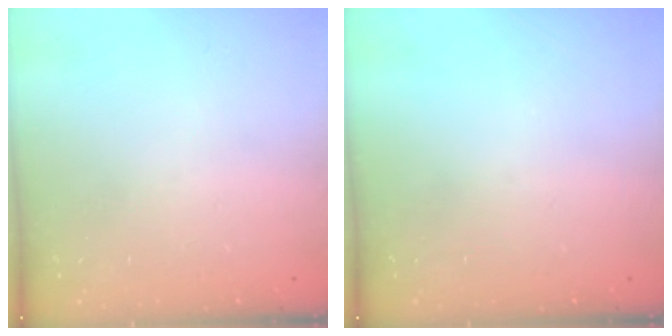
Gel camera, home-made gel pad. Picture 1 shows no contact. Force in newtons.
{"total": 0.0}